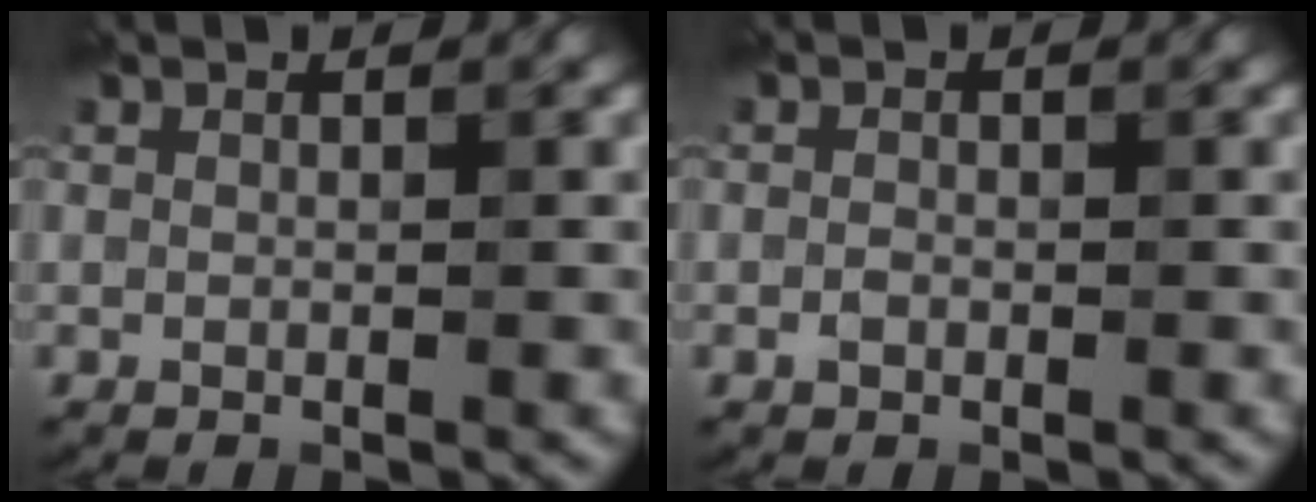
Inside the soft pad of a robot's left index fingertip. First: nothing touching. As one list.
[{"total": 0.6, "force": [-0.4, 0.5, 0.2], "torque": [-0.007, 0.003, -0.007]}]